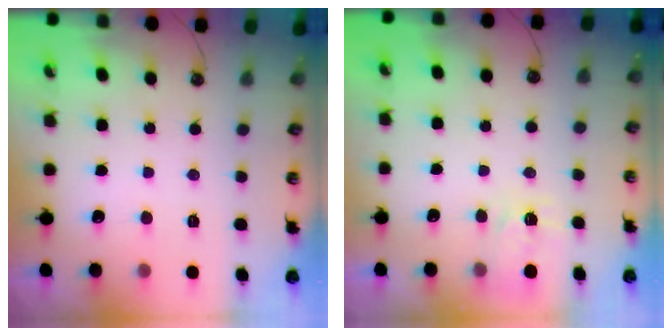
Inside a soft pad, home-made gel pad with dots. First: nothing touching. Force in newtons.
{"total": 5.7, "press": 5.7, "slide": 0.6}